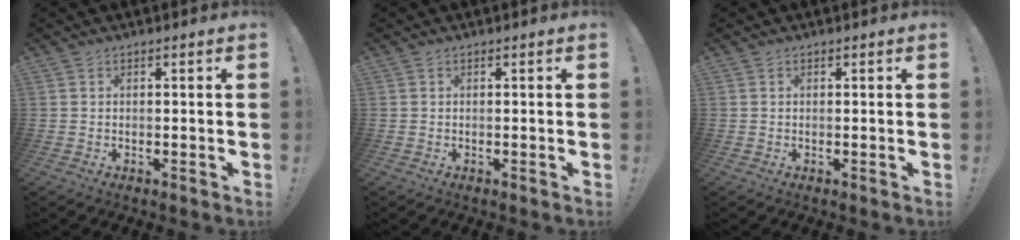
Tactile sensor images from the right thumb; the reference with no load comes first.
{"total": 0.0}
{"total": 0.0}